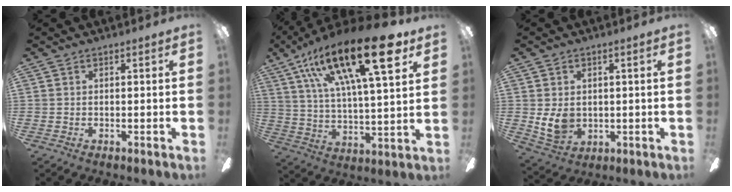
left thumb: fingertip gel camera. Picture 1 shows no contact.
{"total": 26.5, "force": [14.0, 8.5, 20.8], "torque": [-0.352, -0.065, 0.221]}
{"total": 8.0, "force": [0.4, 6.4, 4.8], "torque": [-0.098, -0.003, 0.007]}